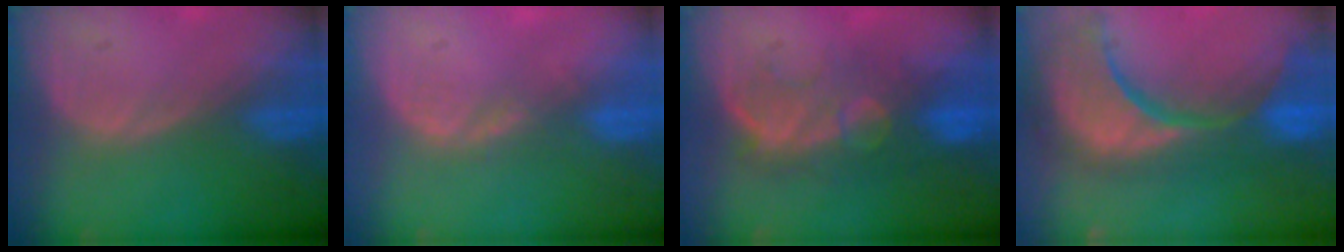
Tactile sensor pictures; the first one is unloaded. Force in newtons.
{"total": 2.3, "press": 1.8, "slide": 1.5}
{"total": 8.8, "press": 8.2, "slide": 3.2}
{"total": 15.3, "press": 12.1, "slide": 9.3}